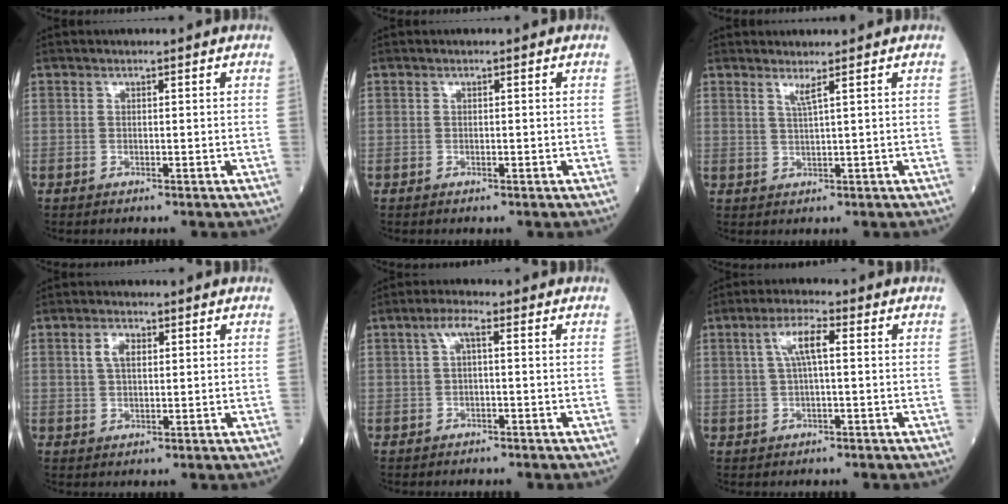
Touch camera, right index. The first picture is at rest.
{"total": 0.0}
{"total": 1.8, "force": [1.3, -0.6, 1.1], "torque": [-0.027, -0.011, 0.030]}
{"total": 2.9, "force": [1.1, 1.5, 2.3], "torque": [-0.046, 0.007, 0.020]}
{"total": 2.7, "force": [0.3, 0.7, 2.6], "torque": [-0.055, 0.014, 0.004]}
{"total": 4.6, "force": [0.8, 0.9, 4.5], "torque": [-0.091, 0.016, 0.016]}